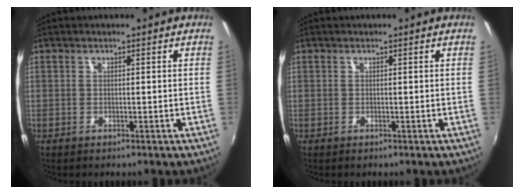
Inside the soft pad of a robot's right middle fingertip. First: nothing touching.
{"total": 0.0}